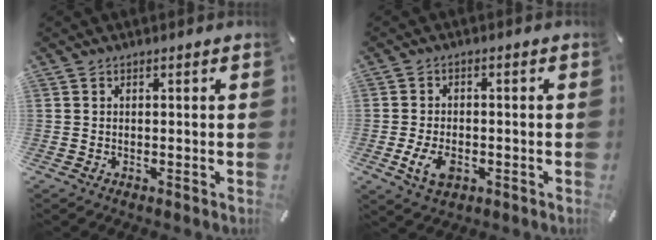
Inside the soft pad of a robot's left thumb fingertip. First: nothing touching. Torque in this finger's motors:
{"motor_torque": [0.60, 1.87, 0.11, 0.05, 0.05]}